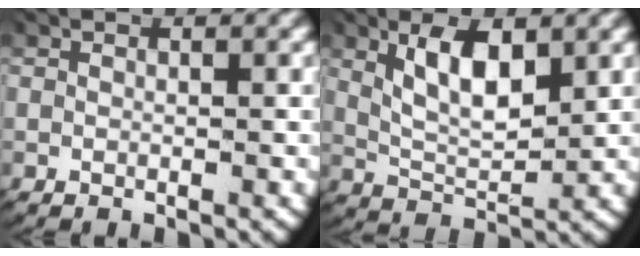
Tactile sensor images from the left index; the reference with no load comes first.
{"total": 5.2, "force": [1.8, 2.6, 4.1], "torque": [-0.082, -0.019, 0.042]}